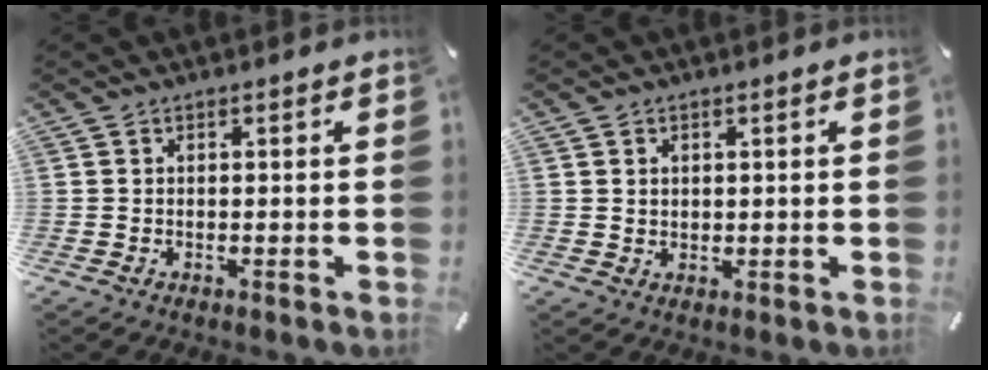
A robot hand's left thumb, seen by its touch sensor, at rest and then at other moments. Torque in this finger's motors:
{"motor_torque": [-0.15, -0.04, 0.08, 0.13, 0.00]}